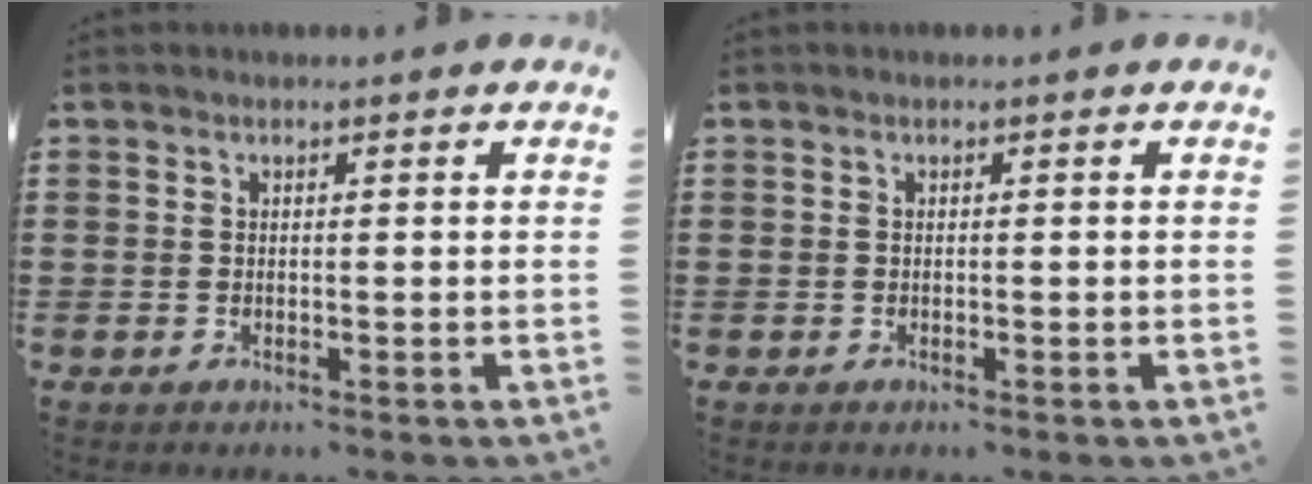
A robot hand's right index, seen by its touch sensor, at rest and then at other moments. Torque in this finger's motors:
{"motor_torque": [0.22, 0.21, 0.00, 0.00]}